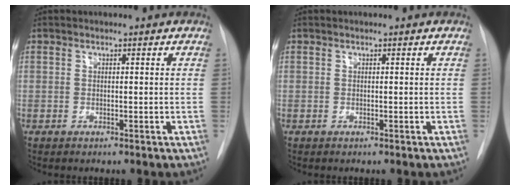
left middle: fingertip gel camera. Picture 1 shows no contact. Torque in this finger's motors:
{"motor_torque": [-0.30, -0.01, 0.00, 0.00]}